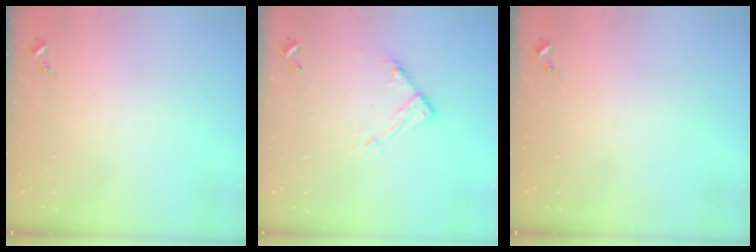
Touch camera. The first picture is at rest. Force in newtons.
{"total": 9.4, "press": 9.4, "slide": 0.5}
{"total": 0.0}